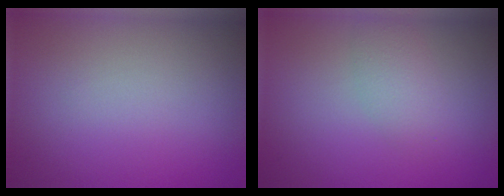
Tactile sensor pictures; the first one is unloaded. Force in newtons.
{"total": 2.1, "press": 2.1, "slide": 0.0}